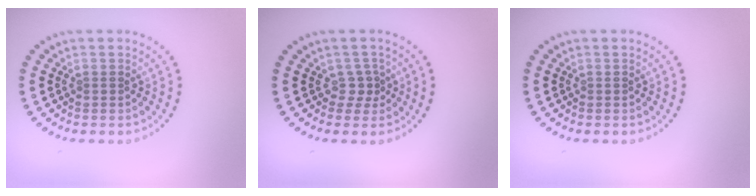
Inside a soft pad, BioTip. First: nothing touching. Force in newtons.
{"total": 1.4, "press": 0.9, "slide": 1.0}
{"total": 0.0}